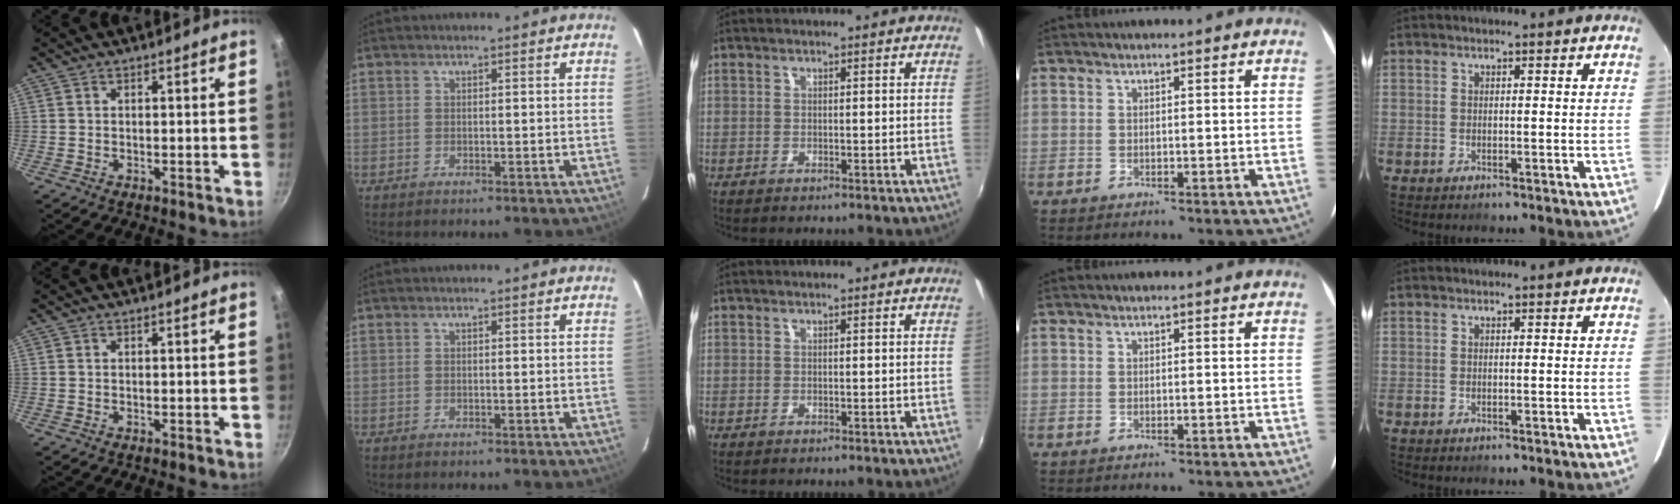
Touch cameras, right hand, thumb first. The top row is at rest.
{}